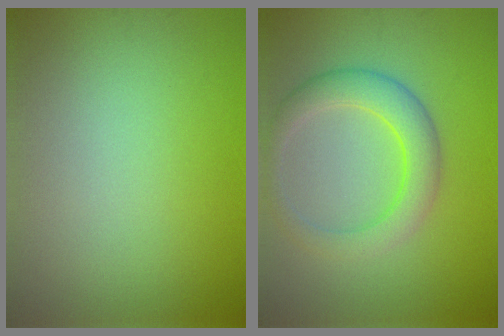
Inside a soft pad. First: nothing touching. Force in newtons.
{"total": 4.3, "press": 4.3, "slide": 0.2}